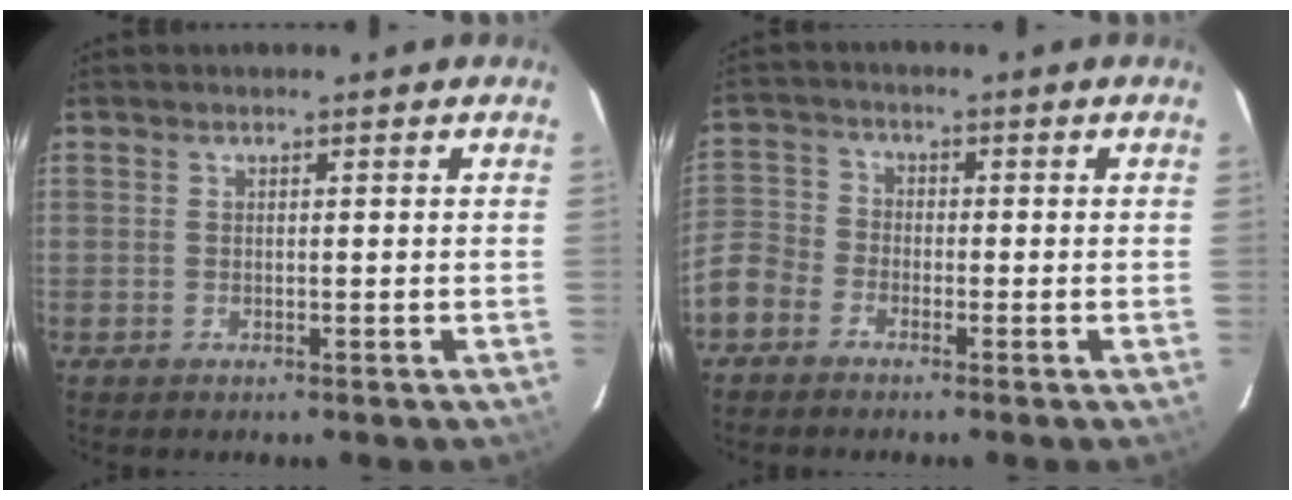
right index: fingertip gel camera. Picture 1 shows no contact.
{"total": 7.3, "force": [-4.1, 5.6, 2.3], "torque": [-0.055, 0.018, -0.095]}